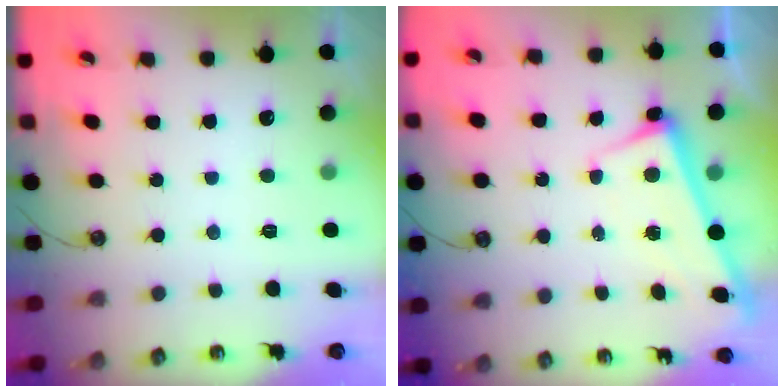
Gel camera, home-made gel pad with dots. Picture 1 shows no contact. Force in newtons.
{"total": 2.8, "press": 2.7, "slide": 0.4}